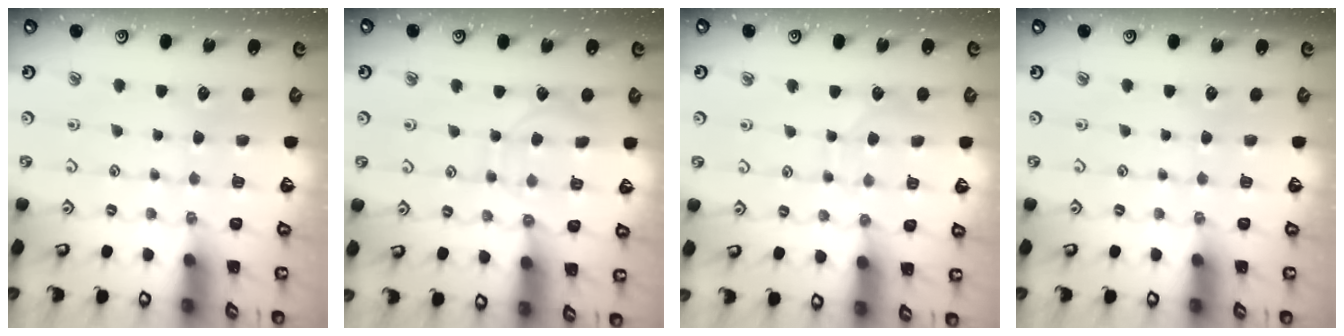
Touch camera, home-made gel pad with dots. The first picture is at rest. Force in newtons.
{"total": 8.4, "press": 8.3, "slide": 1.0}
{"total": 6.2, "press": 6.2, "slide": 0.2}
{"total": 0.0}